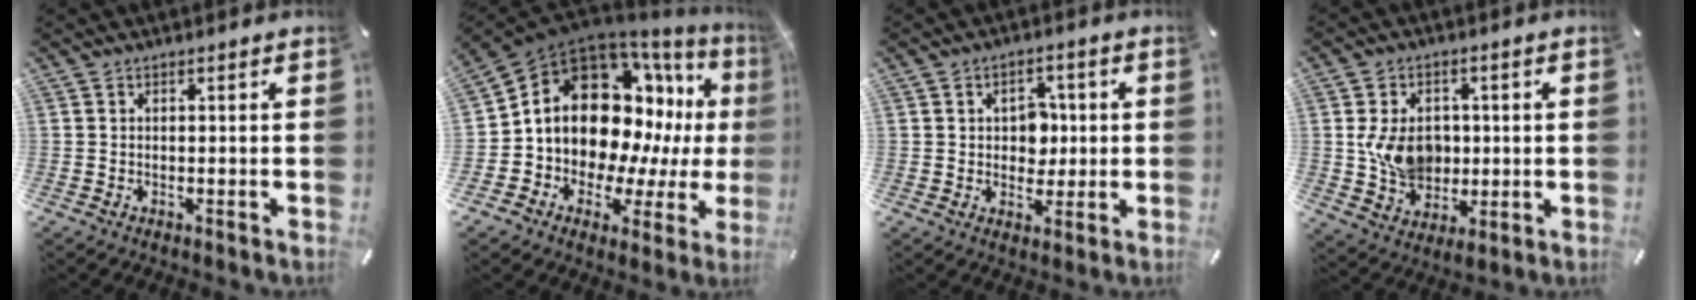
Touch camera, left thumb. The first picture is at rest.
{"total": 18.5, "force": [4.8, 14.5, 10.5], "torque": [-0.183, -0.055, 0.101]}
{"total": 6.4, "force": [0.4, 5.5, 3.2], "torque": [-0.034, -0.001, 0.001]}
{"total": 10.1, "force": [0.7, 8.1, 5.9], "torque": [-0.117, 0.005, 0.014]}